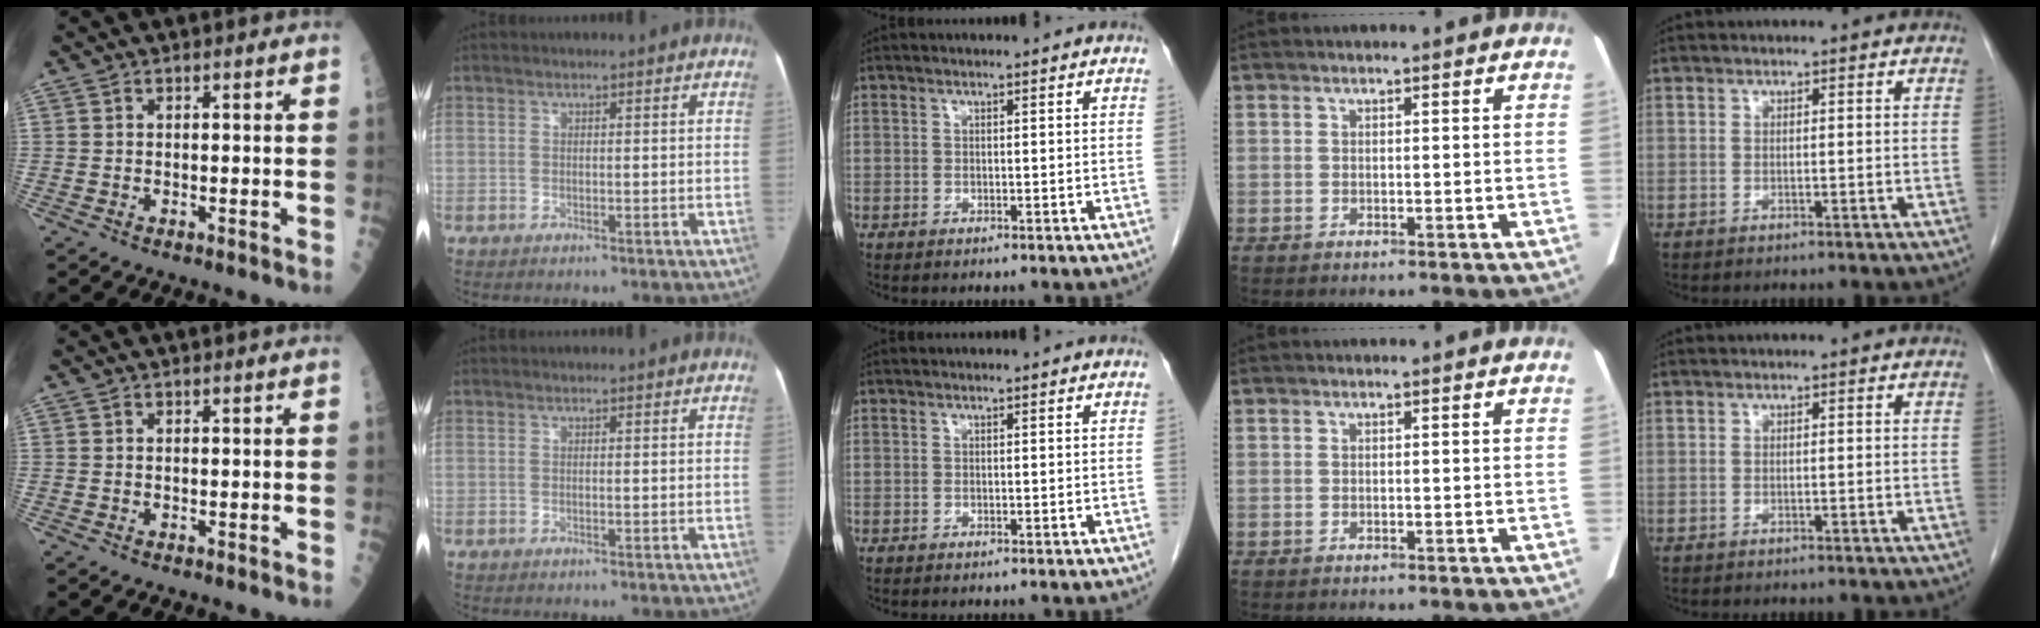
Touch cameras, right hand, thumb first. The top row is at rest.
{}